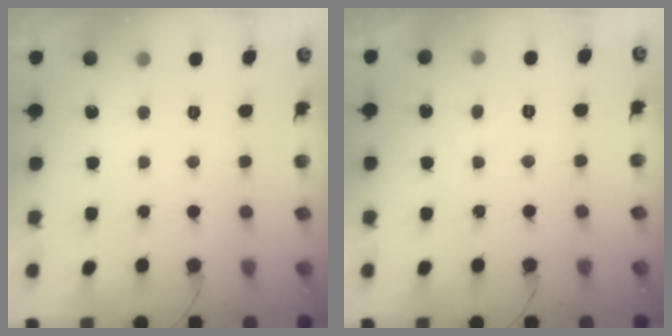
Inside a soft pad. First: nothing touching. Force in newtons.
{"total": 1.2, "press": 1.1, "slide": 0.5}